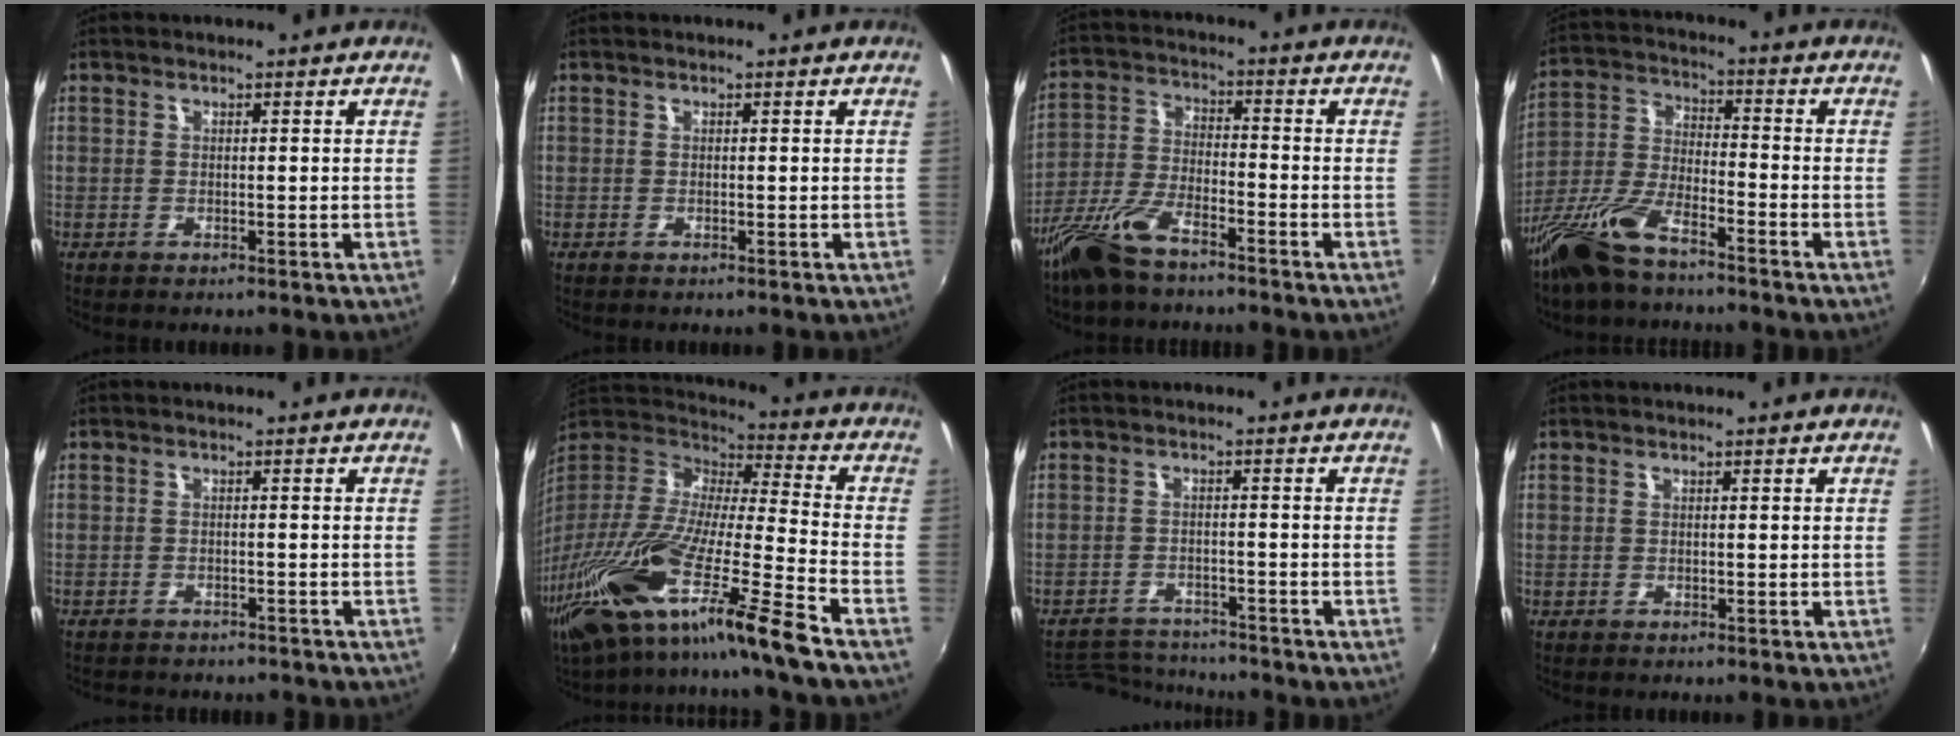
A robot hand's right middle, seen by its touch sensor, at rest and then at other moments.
{"total": 0.0}
{"total": 11.1, "force": [-8.0, 3.7, 6.7], "torque": [-0.148, -0.013, -0.159]}
{"total": 13.1, "force": [-9.3, 4.2, 8.1], "torque": [-0.185, -0.011, -0.189]}
{"total": 5.4, "force": [-4.9, 1.7, 1.7], "torque": [-0.042, -0.016, -0.067]}
{"total": 27.6, "force": [-19.5, 0.7, 19.6], "torque": [-0.341, -0.064, -0.356]}
{"total": 8.2, "force": [-8.0, 1.4, 1.3], "torque": [-0.046, 0.004, -0.131]}
{"total": 0.0}